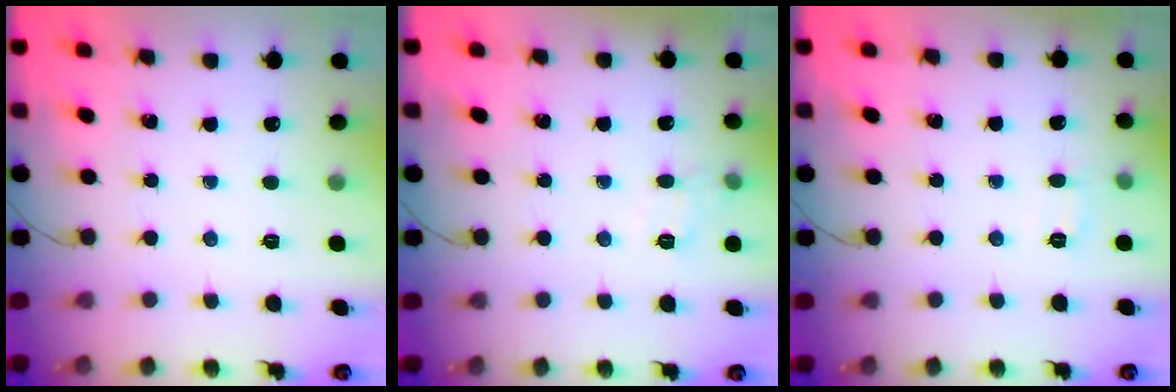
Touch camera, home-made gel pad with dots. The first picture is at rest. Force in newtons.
{"total": 7.8, "press": 7.7, "slide": 1.3}
{"total": 5.5, "press": 5.4, "slide": 1.2}